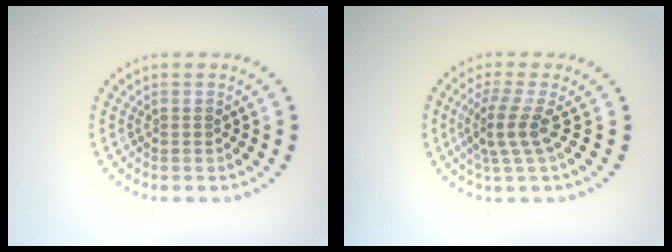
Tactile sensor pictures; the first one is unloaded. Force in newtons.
{"total": 2.9, "press": 2.0, "slide": 2.1}